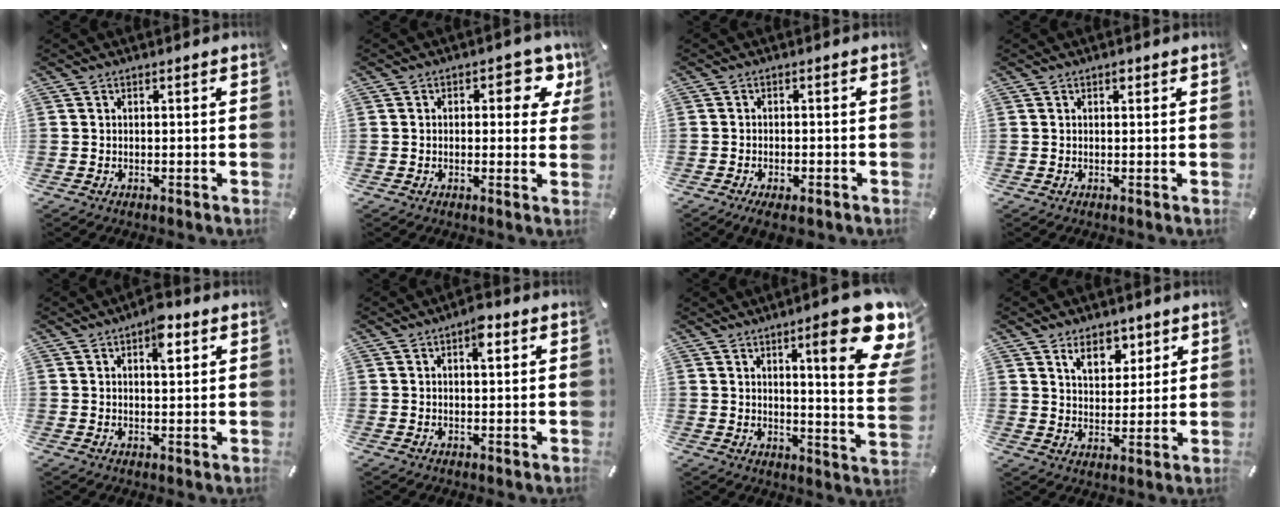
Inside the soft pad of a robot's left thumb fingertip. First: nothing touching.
{"total": 6.5, "force": [2.5, 3.7, 4.8], "torque": [-0.054, -0.007, 0.034]}
{"total": 2.5, "force": [-1.7, 0.8, 1.7], "torque": [-0.033, 0.006, -0.034]}
{"total": 1.0, "force": [0.6, 0.5, 0.6], "torque": [-0.004, -0.002, 0.008]}
{"total": 5.9, "force": [2.9, 2.6, 4.3], "torque": [-0.054, -0.010, 0.043]}
{"total": 4.0, "force": [1.8, 1.7, 3.2], "torque": [-0.046, -0.002, 0.024]}
{"total": 19.4, "force": [9.4, 3.8, 16.5], "torque": [-0.233, -0.059, 0.136]}
{"total": 8.1, "force": [5.2, 5.1, 3.5], "torque": [-0.040, -0.019, 0.088]}